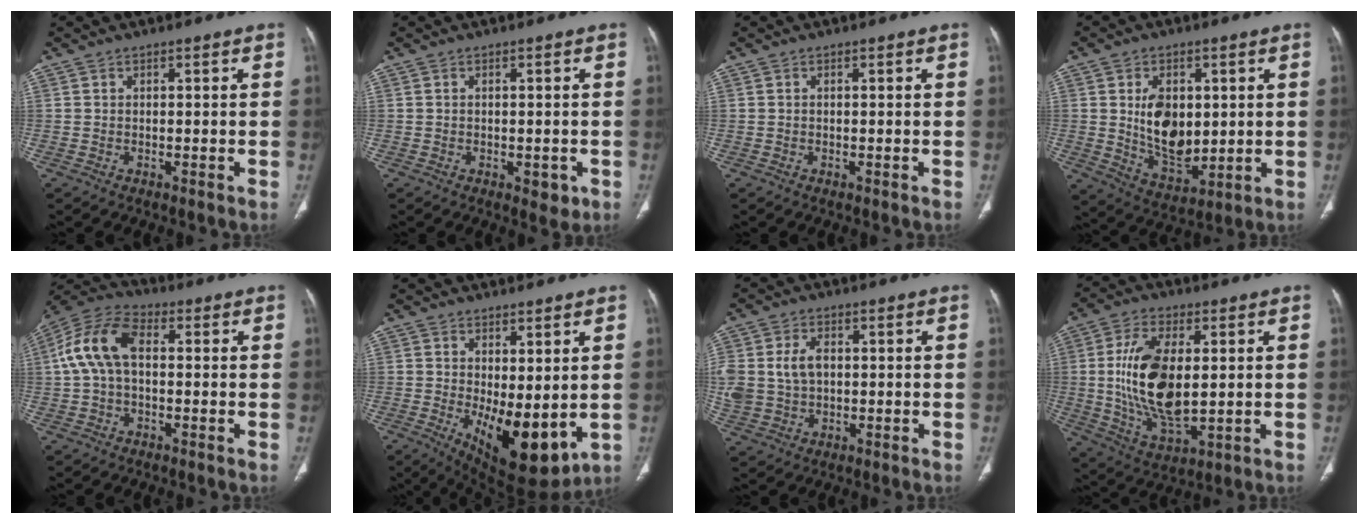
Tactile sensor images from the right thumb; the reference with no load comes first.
{"total": 3.0, "force": [-1.0, 1.6, 2.3], "torque": [-0.020, 0.000, -0.005]}
{"total": 0.0}
{"total": 11.9, "force": [1.5, 7.7, 9.0], "torque": [-0.119, -0.022, 0.043]}
{"total": 11.3, "force": [0.9, 6.8, 9.0], "torque": [-0.185, 0.034, 0.009]}
{"total": 12.6, "force": [-1.1, 5.5, 11.2], "torque": [-0.157, -0.028, 0.006]}
{"total": 10.5, "force": [1.0, 7.7, 7.0], "torque": [-0.163, 0.006, 0.031]}
{"total": 16.6, "force": [1.1, 8.2, 14.3], "torque": [-0.273, -0.016, 0.029]}